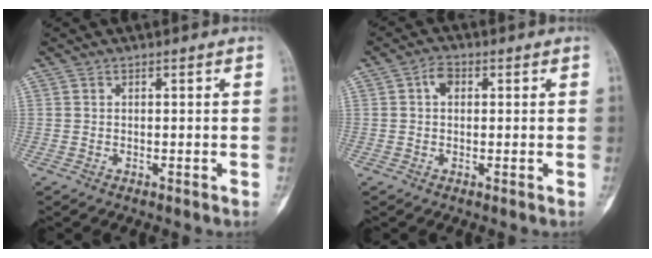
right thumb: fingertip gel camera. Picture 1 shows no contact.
{"total": 2.5, "force": [0.5, 1.7, 1.7], "torque": [-0.023, 0.008, 0.005]}